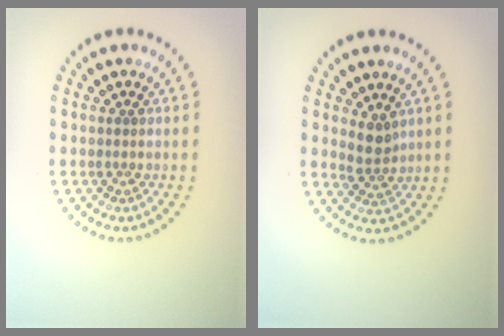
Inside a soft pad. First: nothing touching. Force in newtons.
{"total": 2.2, "press": 1.9, "slide": 1.1}